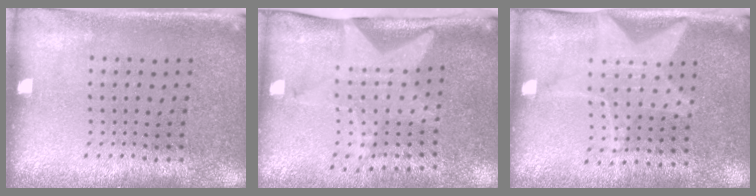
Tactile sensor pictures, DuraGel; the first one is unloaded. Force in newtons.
{"total": 2.1, "press": 1.6, "slide": 1.3}
{"total": 1.8, "press": 1.5, "slide": 1.0}